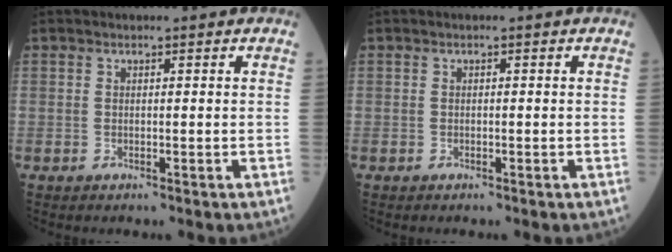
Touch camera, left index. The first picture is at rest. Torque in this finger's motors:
{"motor_torque": [-0.07, 0.07, 0.00, 0.00]}